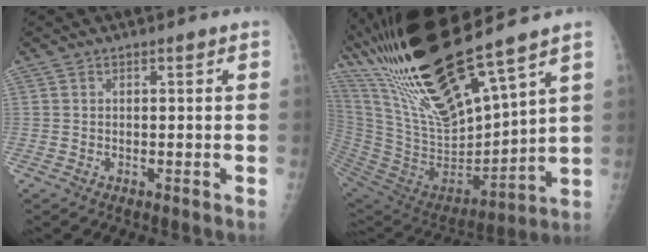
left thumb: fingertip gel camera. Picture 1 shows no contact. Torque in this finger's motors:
{"motor_torque": [2.51, 2.51, 1.38, -1.39, 0.29]}